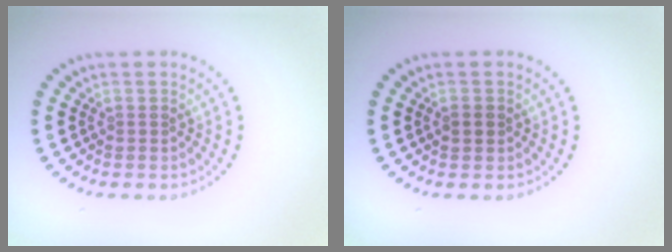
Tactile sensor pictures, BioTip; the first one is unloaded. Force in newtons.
{"total": 1.5, "press": 1.5, "slide": 0.1}